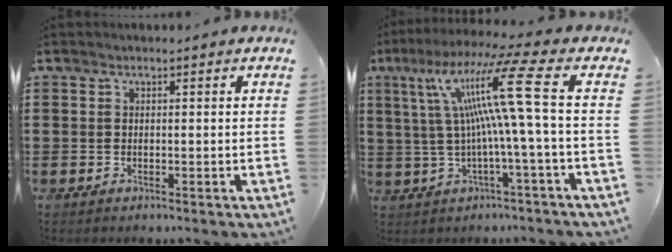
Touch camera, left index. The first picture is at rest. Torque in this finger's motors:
{"motor_torque": [1.26, -0.89, 0.74, 0.12]}